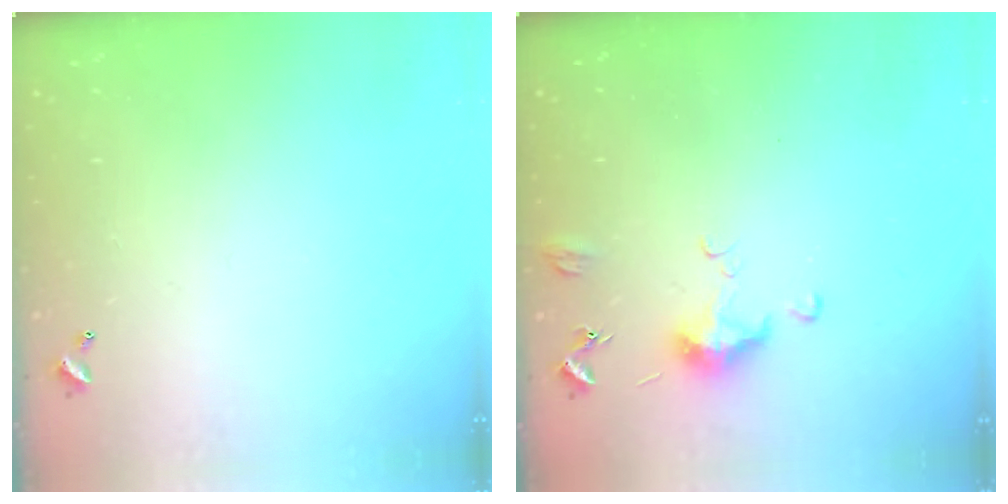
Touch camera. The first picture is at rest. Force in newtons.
{"total": 5.9, "press": 5.8, "slide": 0.9}